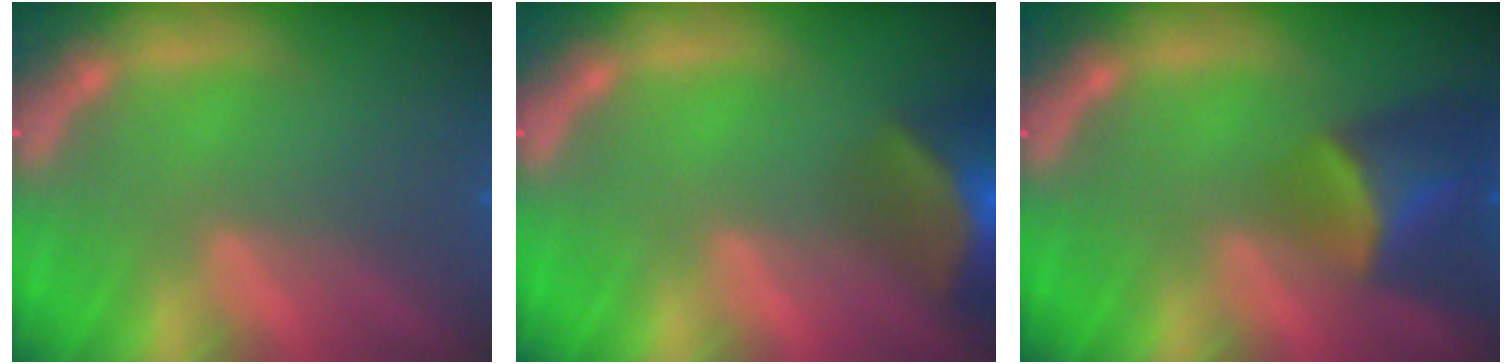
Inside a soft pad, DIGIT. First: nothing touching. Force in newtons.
{"total": 9.5}
{"total": 5.5}